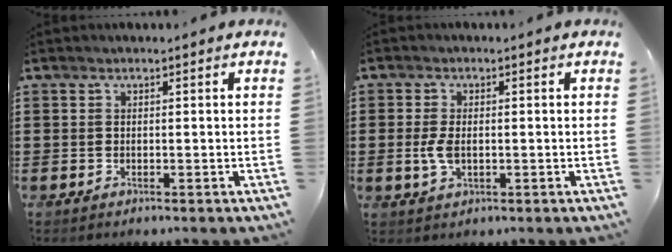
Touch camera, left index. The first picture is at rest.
{"total": 3.6, "force": [-0.2, 1.8, 3.1], "torque": [-0.081, -0.005, -0.010]}